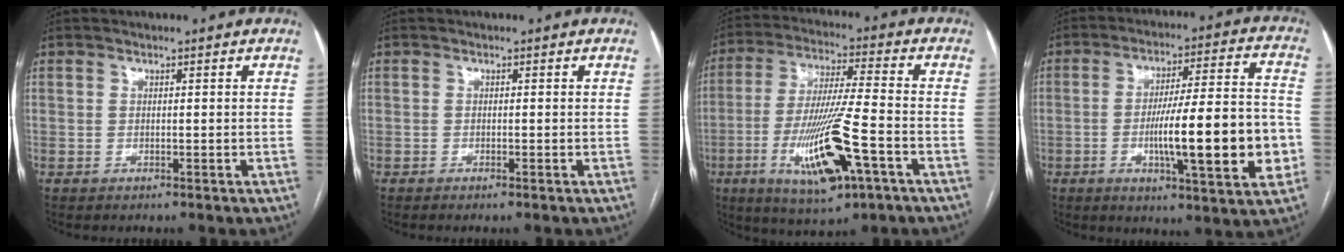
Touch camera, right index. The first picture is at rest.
{"total": 0.6, "force": [-0.4, -0.1, 0.4], "torque": [-0.008, -0.001, -0.004]}
{"total": 15.8, "force": [-5.9, 1.8, 14.5], "torque": [-0.288, -0.021, -0.098]}
{"total": 18.0, "force": [-3.9, 2.1, 17.4], "torque": [-0.255, 0.007, -0.054]}